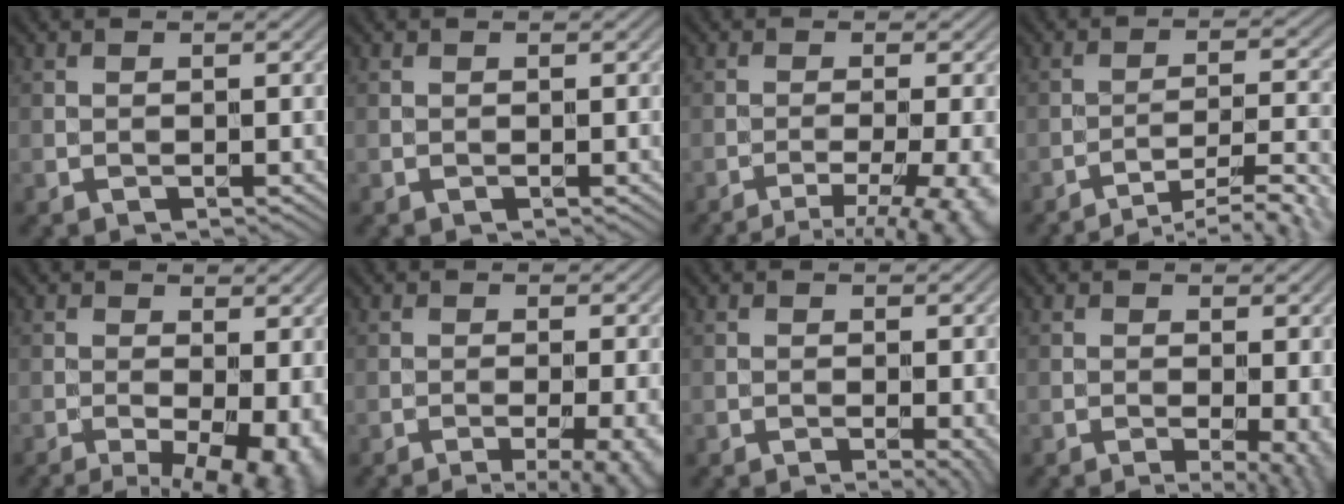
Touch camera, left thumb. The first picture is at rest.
{"total": 0.0}
{"total": 7.8, "force": [-4.0, 1.7, 6.5], "torque": [-0.084, -0.011, -0.050]}
{"total": 10.8, "force": [-8.7, 1.7, 6.1], "torque": [-0.100, 0.005, -0.115]}
{"total": 10.7, "force": [-3.6, 3.9, 9.3], "torque": [-0.134, -0.012, -0.042]}
{"total": 6.6, "force": [-2.3, 1.6, 5.9], "torque": [-0.076, -0.008, -0.024]}
{"total": 2.5, "force": [-0.7, 0.3, 2.4], "torque": [-0.038, -0.006, -0.012]}
{"total": 5.2, "force": [-0.9, 1.3, 5.0], "torque": [-0.073, -0.008, -0.008]}